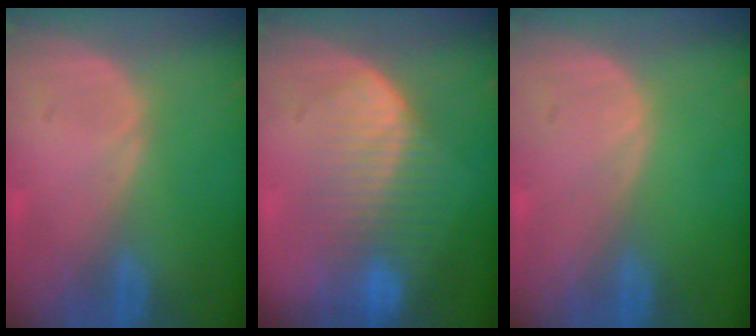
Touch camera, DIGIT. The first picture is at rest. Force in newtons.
{"total": 8.0, "press": 7.5, "slide": 2.7}
{"total": 0.0}